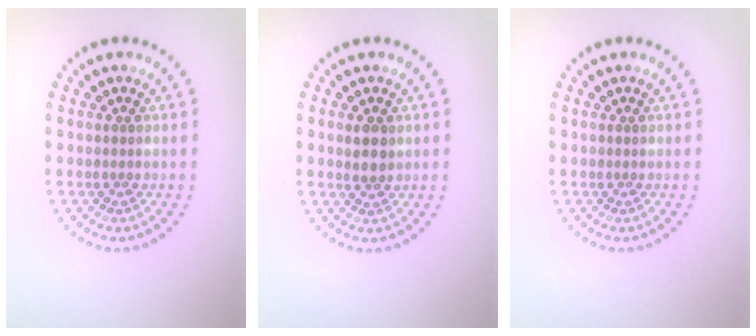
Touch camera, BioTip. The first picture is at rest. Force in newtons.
{"total": 1.9, "press": 1.8, "slide": 0.5}
{"total": 0.0}